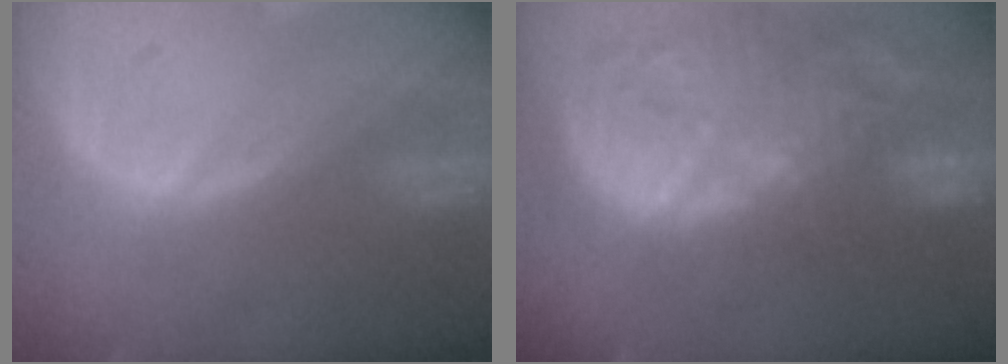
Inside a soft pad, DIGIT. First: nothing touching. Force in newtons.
{"total": 14.8, "press": 12.8, "slide": 7.3}